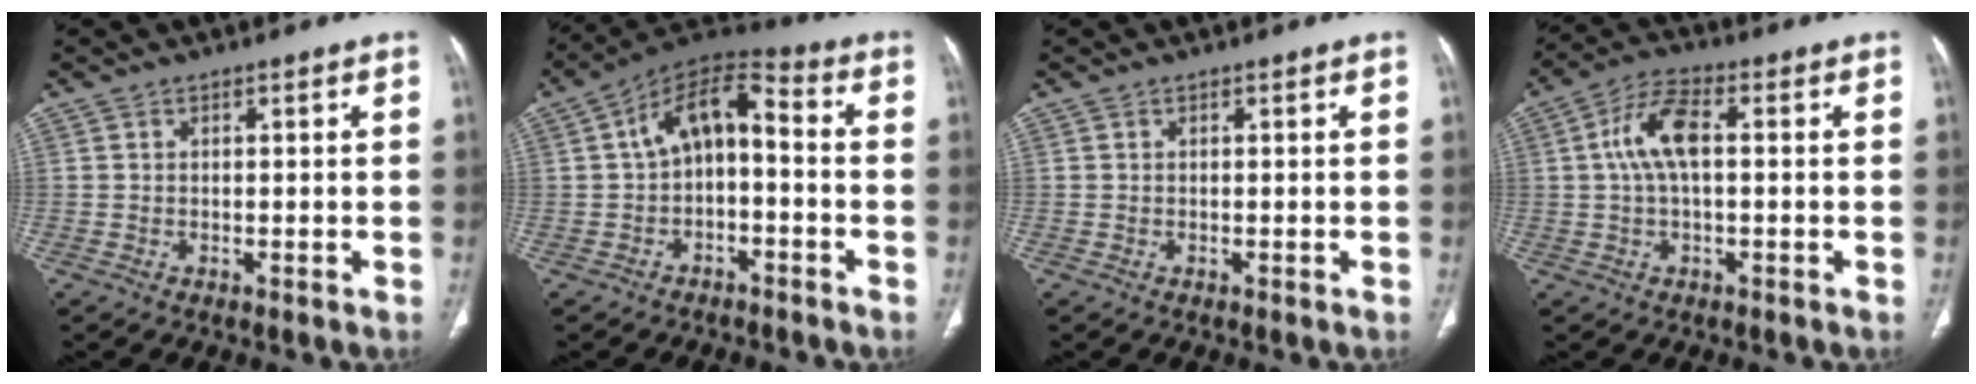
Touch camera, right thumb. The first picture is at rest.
{"total": 10.6, "force": [-0.5, 6.0, 8.7], "torque": [-0.131, 0.054, -0.020]}
{"total": 0.0}
{"total": 8.2, "force": [0.9, 3.7, 7.2], "torque": [-0.153, 0.024, 0.013]}